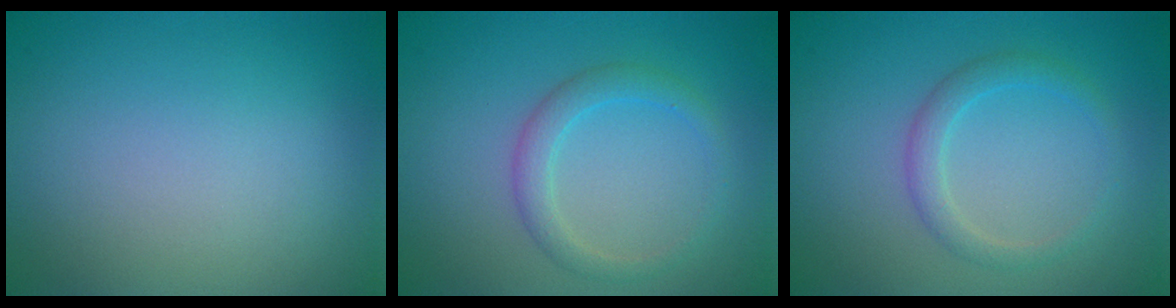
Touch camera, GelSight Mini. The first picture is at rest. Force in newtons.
{"total": 2.2, "press": 2.2, "slide": 0.1}
{"total": 2.0, "press": 2.0, "slide": 0.1}